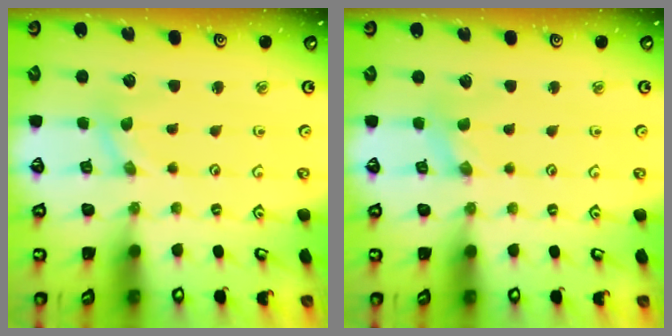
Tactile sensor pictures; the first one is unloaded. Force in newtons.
{"total": 0.0}